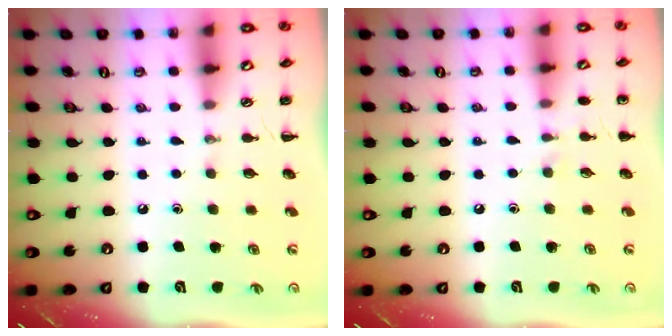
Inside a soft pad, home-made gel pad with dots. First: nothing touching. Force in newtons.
{"total": 5.0, "press": 4.7, "slide": 1.6}